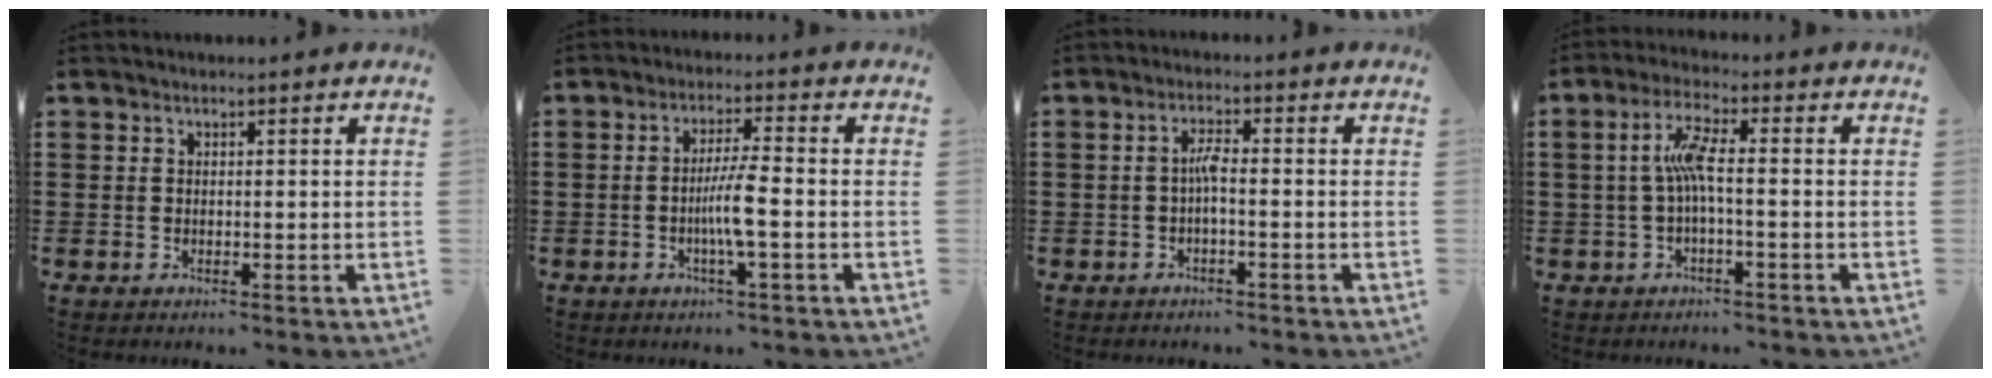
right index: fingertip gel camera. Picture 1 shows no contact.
{"total": 5.0, "force": [-1.4, 0.1, 4.9], "torque": [-0.093, -0.007, -0.030]}
{"total": 2.5, "force": [-0.6, 0.3, 2.4], "torque": [-0.049, 0.002, -0.012]}
{"total": 5.8, "force": [-0.4, 1.1, 5.6], "torque": [-0.120, 0.001, -0.015]}